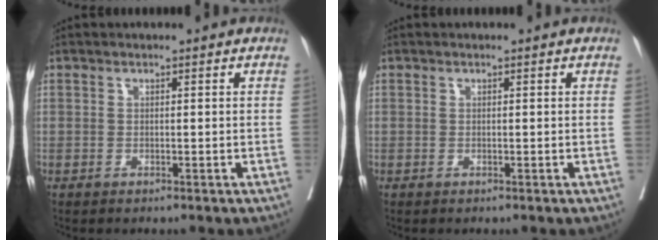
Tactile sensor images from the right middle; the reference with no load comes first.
{"total": 0.0}